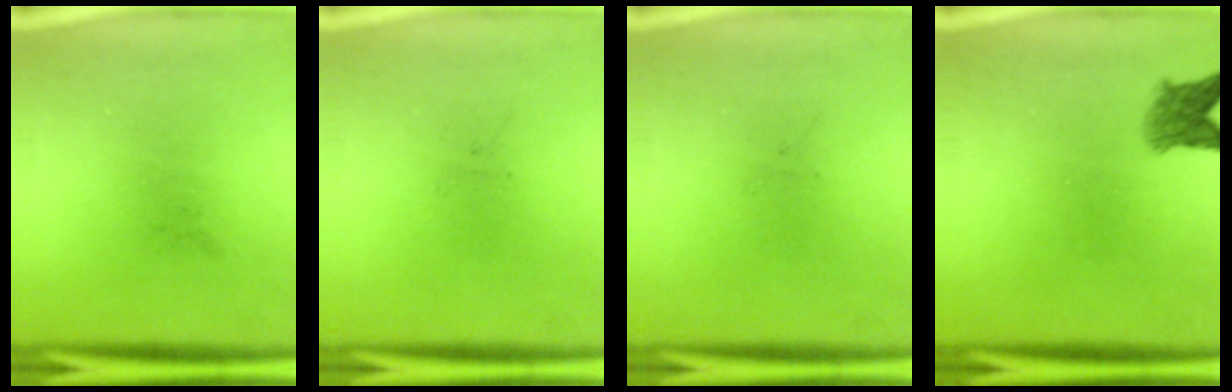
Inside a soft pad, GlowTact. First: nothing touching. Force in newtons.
{"total": 0.0}
{"total": 0.0}
{"total": 3.3}